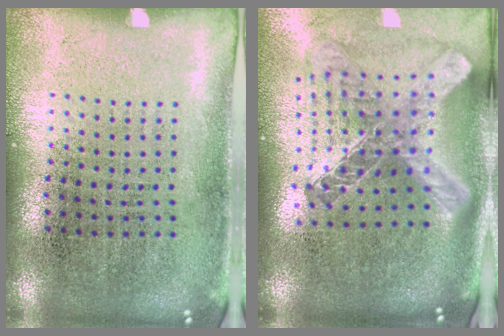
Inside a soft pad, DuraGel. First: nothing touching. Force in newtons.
{"total": 2.8, "press": 2.1, "slide": 1.9}